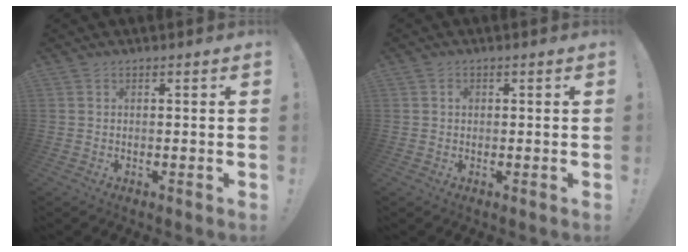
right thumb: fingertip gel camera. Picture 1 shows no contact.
{"total": 0.9, "force": [-0.1, 0.8, 0.4], "torque": [0.000, 0.001, -0.004]}